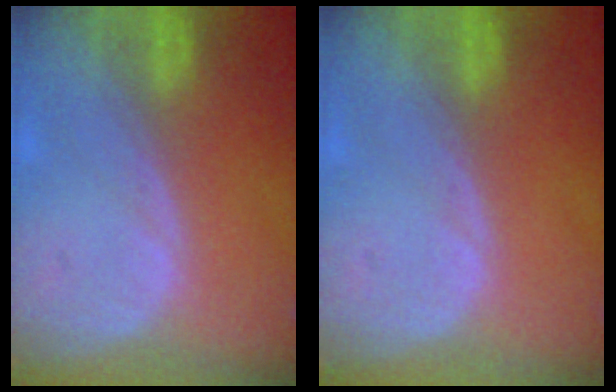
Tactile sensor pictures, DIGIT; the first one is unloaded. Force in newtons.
{"total": 0.0}